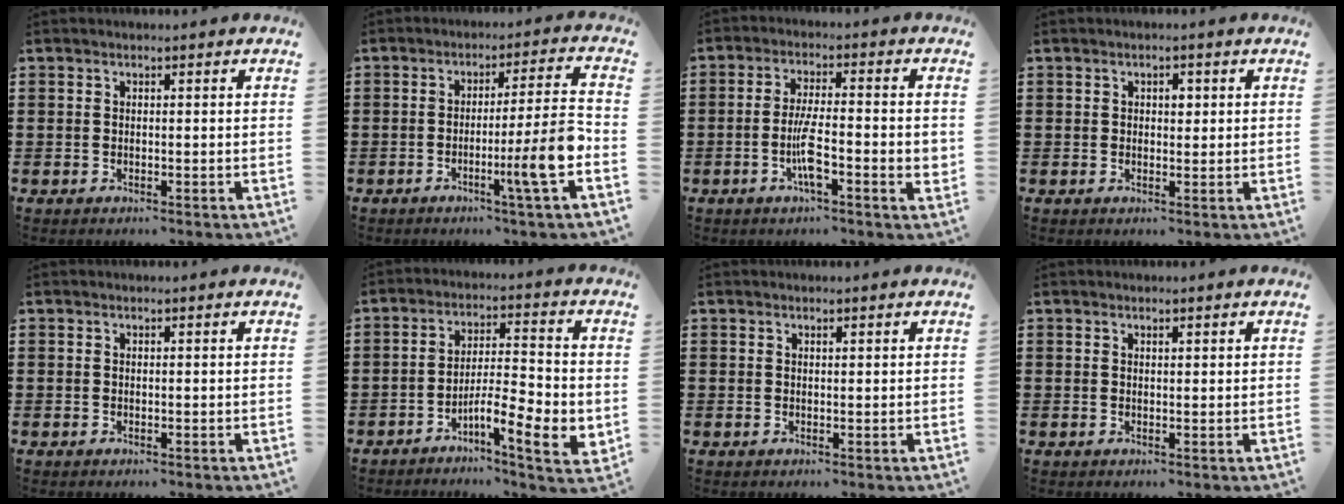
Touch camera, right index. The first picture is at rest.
{"total": 9.9, "force": [-2.9, -0.2, 9.4], "torque": [-0.149, -0.009, -0.055]}
{"total": 7.9, "force": [-2.0, 1.3, 7.5], "torque": [-0.150, -0.011, -0.043]}
{"total": 1.5, "force": [0.4, 0.9, 1.2], "torque": [-0.008, 0.001, 0.003]}
{"total": 0.0}
{"total": 8.3, "force": [-3.5, 1.7, 7.3], "torque": [-0.113, -0.005, -0.060]}
{"total": 0.5, "force": [0.4, 0.3, 0.2], "torque": [-0.004, 0.002, 0.007]}
{"total": 0.7, "force": [0.5, 0.3, 0.3], "torque": [-0.007, 0.002, 0.010]}